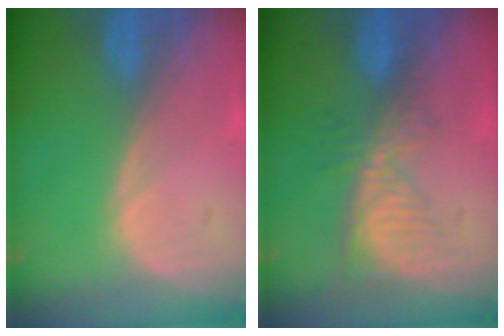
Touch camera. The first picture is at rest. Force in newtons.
{"total": 5.6, "press": 5.1, "slide": 2.4}